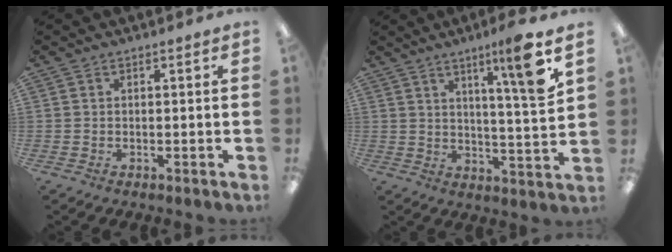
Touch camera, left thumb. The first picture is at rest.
{"total": 11.5, "force": [6.7, 0.2, 9.3], "torque": [-0.147, -0.029, 0.097]}